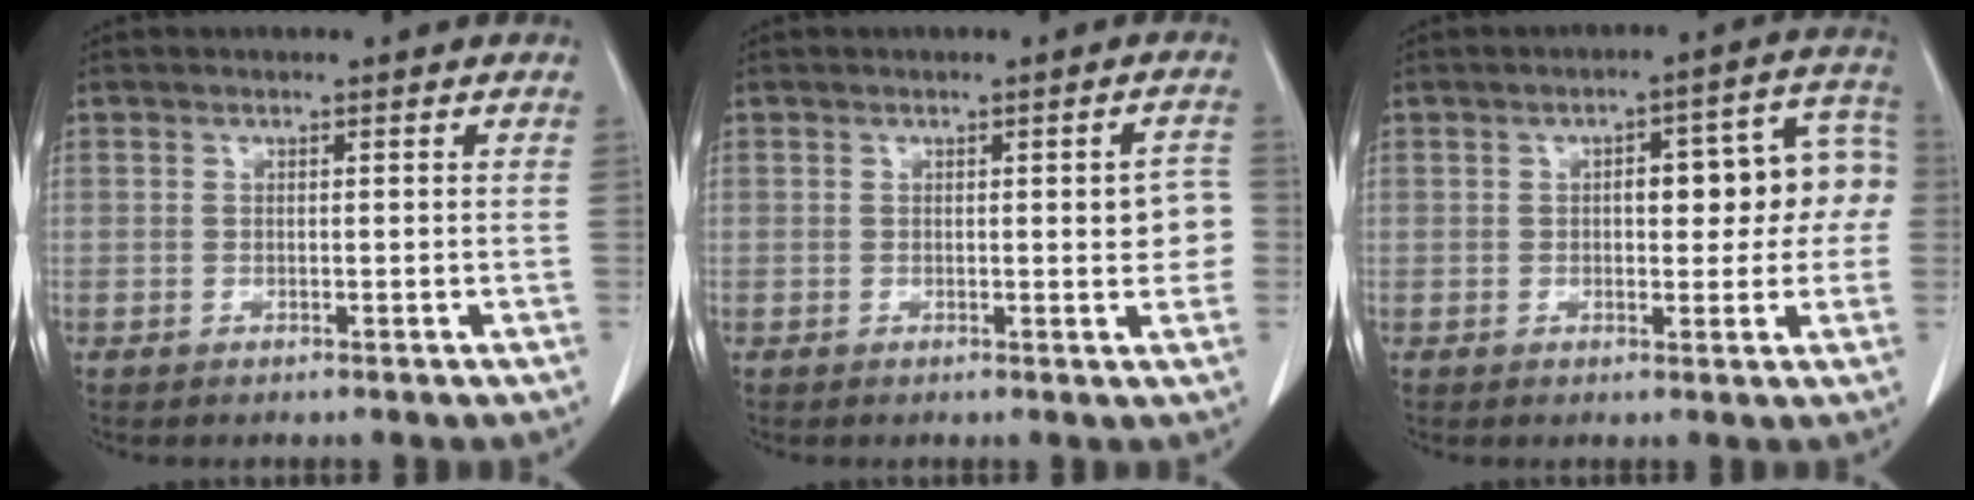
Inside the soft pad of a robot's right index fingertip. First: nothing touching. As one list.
[{"total": 4.0, "force": [-0.1, 1.1, 3.9], "torque": [-0.035, 0.004, -0.005]}, {"total": 10.2, "force": [0.6, 3.6, 9.5], "torque": [-0.113, 0.042, 0.008]}]